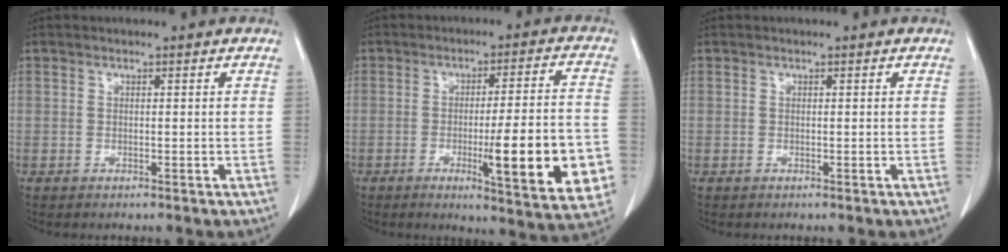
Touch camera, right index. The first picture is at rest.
{"total": 16.0, "force": [-4.3, 1.6, 15.3], "torque": [-0.173, -0.007, -0.052]}
{"total": 0.0}